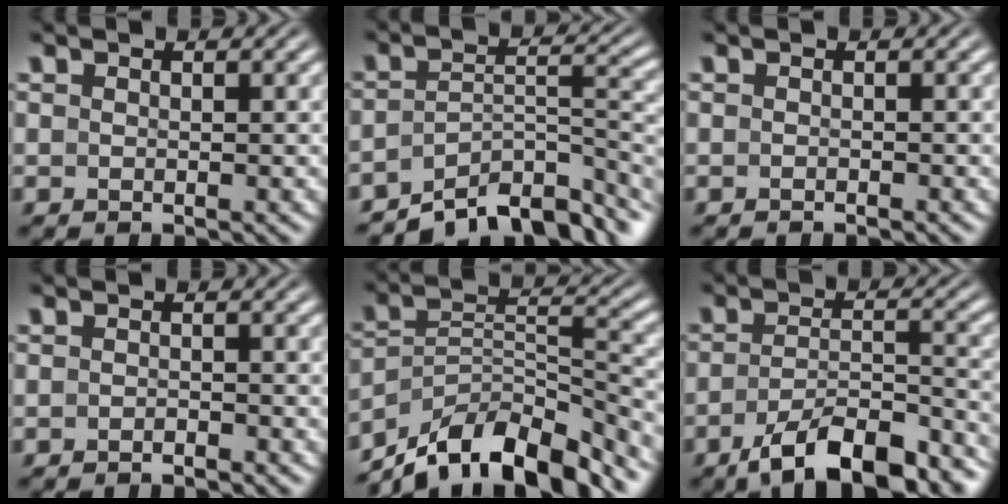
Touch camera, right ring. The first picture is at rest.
{"total": 10.8, "force": [-7.1, 4.9, 6.5], "torque": [-0.094, -0.032, -0.094]}
{"total": 0.7, "force": [-0.6, -0.3, 0.0], "torque": [-0.001, -0.002, -0.009]}
{"total": 1.2, "force": [-1.2, -0.3, 0.0], "torque": [-0.003, -0.003, -0.018]}
{"total": 12.4, "force": [-8.6, 5.9, 6.6], "torque": [-0.107, -0.043, -0.120]}
{"total": 8.6, "force": [-6.9, 2.7, 4.4], "torque": [-0.064, -0.023, -0.097]}